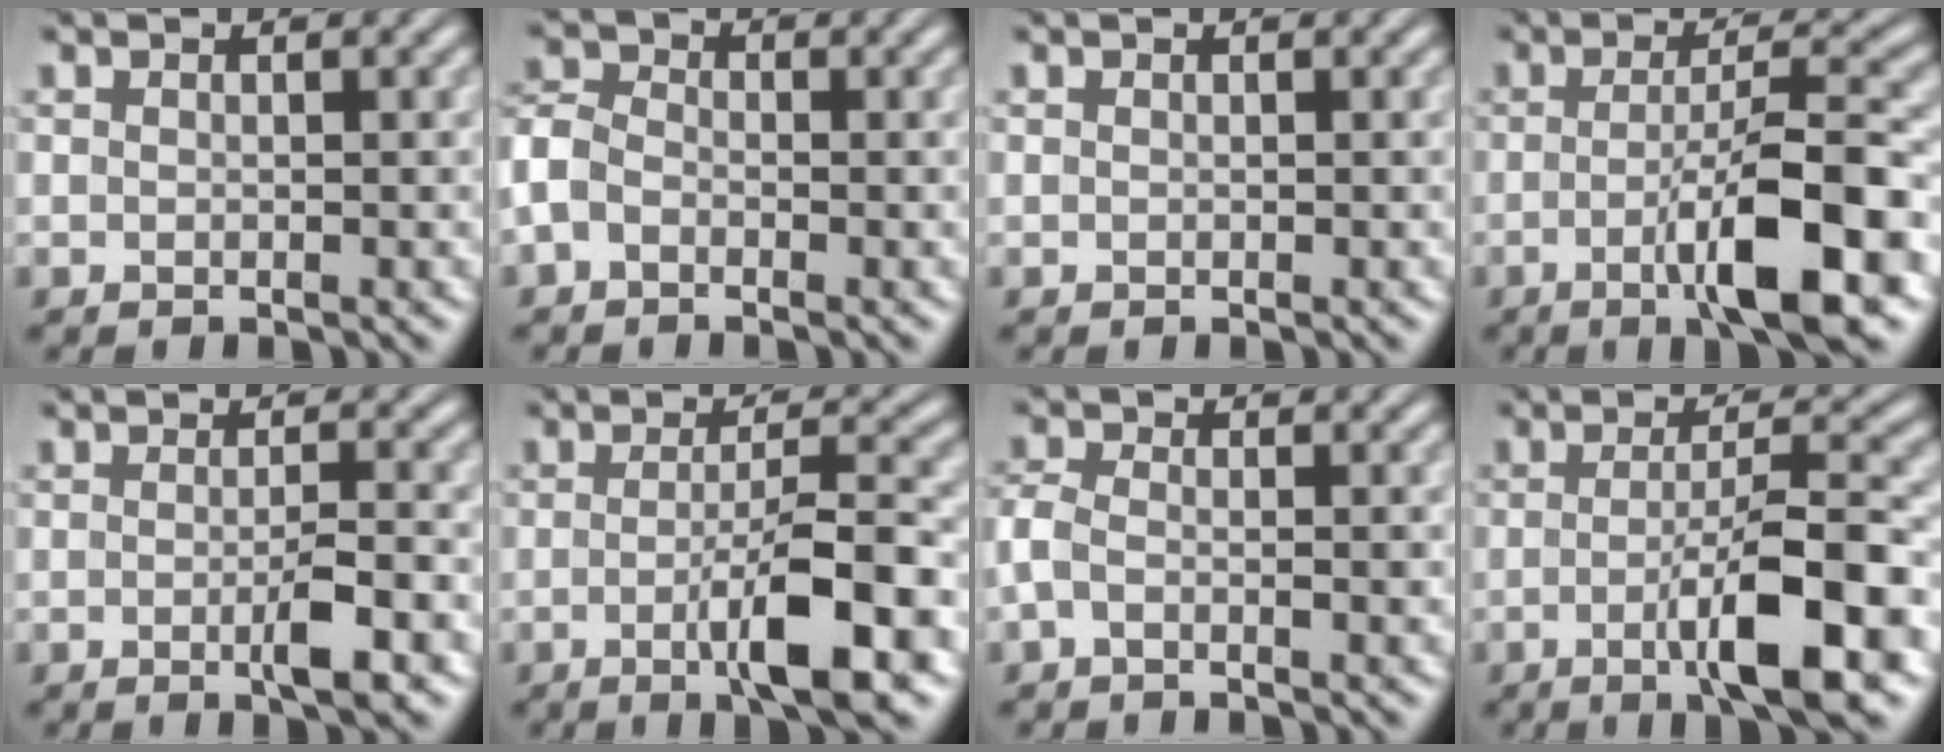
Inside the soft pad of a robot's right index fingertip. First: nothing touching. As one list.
[{"total": 3.2, "force": [-0.9, 2.7, 1.6], "torque": [-0.051, -0.013, -0.017]}, {"total": 0.0}, {"total": 7.5, "force": [-3.0, 1.3, 6.7], "torque": [-0.099, -0.001, -0.045]}, {"total": 2.4, "force": [-1.0, 0.3, 2.1], "torque": [-0.026, 0.002, -0.023]}, {"total": 5.9, "force": [-2.3, 0.8, 5.4], "torque": [-0.078, -0.002, -0.036]}, {"total": 2.8, "force": [-0.8, 1.9, 1.9], "torque": [-0.058, -0.009, -0.015]}, {"total": 6.8, "force": [-2.7, 1.1, 6.2], "torque": [-0.091, -0.003, -0.040]}]